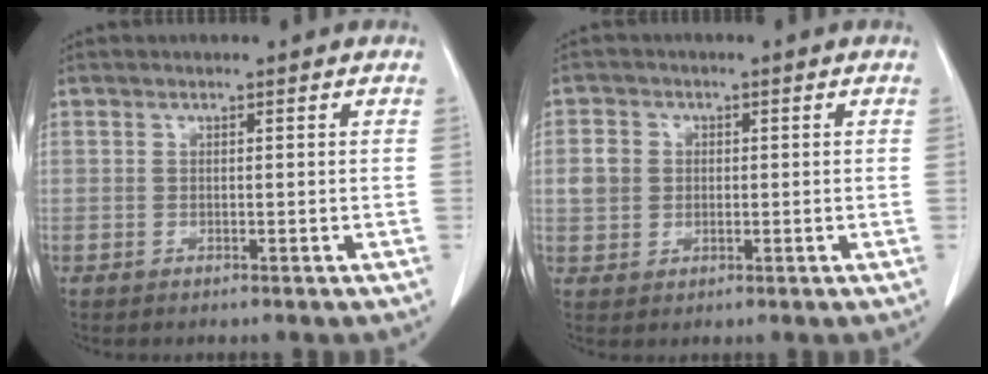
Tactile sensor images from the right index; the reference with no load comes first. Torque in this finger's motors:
{"motor_torque": [0.00, 0.14, 0.03, 0.04]}